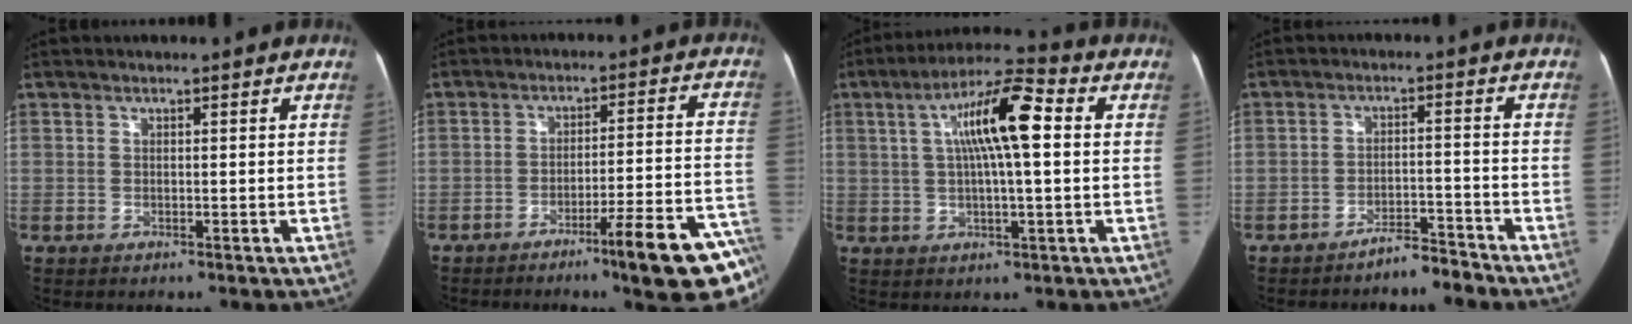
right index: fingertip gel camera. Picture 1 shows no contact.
{"total": 14.5, "force": [-9.3, -0.4, 11.1], "torque": [-0.096, 0.018, -0.131]}
{"total": 11.1, "force": [1.9, 1.5, 10.8], "torque": [-0.194, 0.027, 0.027]}
{"total": 3.7, "force": [-3.6, 0.7, 0.8], "torque": [-0.007, -0.003, -0.061]}